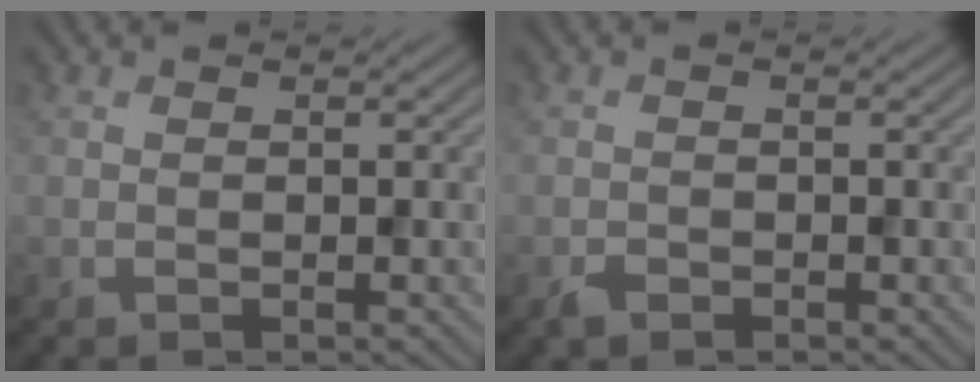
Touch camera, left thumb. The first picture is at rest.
{"total": 1.2, "force": [-0.9, 0.6, 0.5], "torque": [-0.010, -0.001, -0.019]}